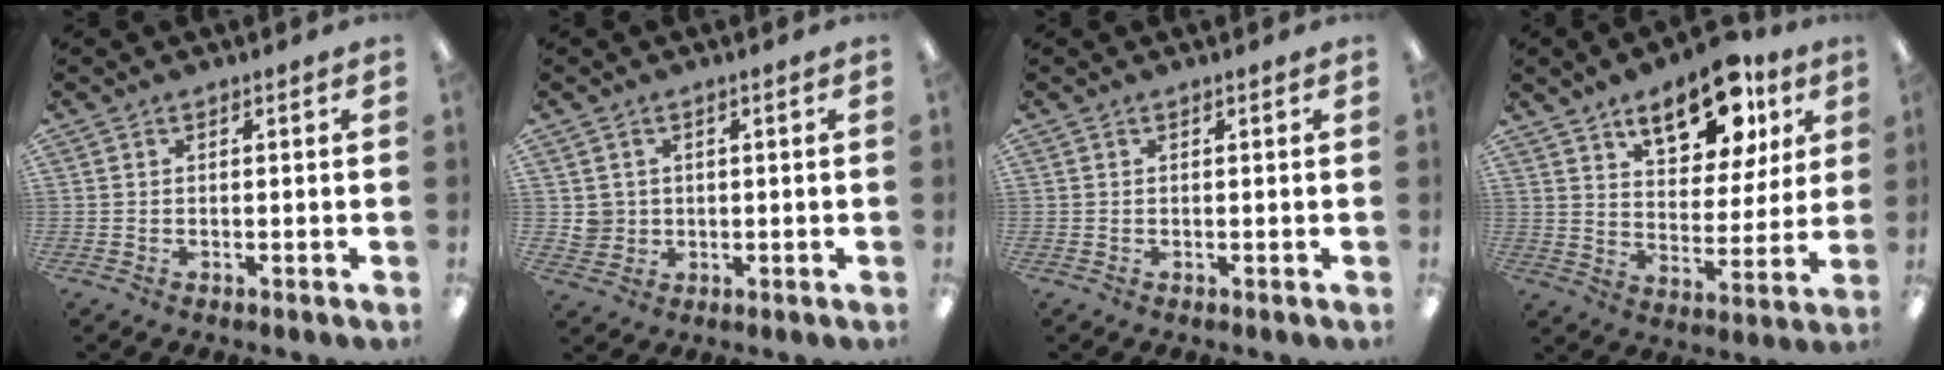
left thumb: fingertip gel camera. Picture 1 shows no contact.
{"total": 3.7, "force": [0.9, 3.6, 0.2], "torque": [-0.007, 0.004, 0.017]}
{"total": 0.0}
{"total": 17.2, "force": [10.5, 8.3, 10.7], "torque": [-0.143, -0.045, 0.175]}